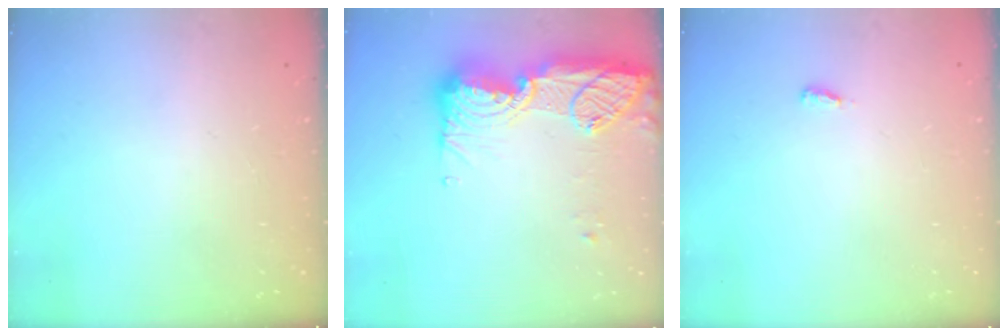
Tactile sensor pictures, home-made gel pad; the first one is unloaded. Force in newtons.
{"total": 21.5, "press": 20.4, "slide": 6.7}
{"total": 2.6, "press": 2.4, "slide": 1.0}